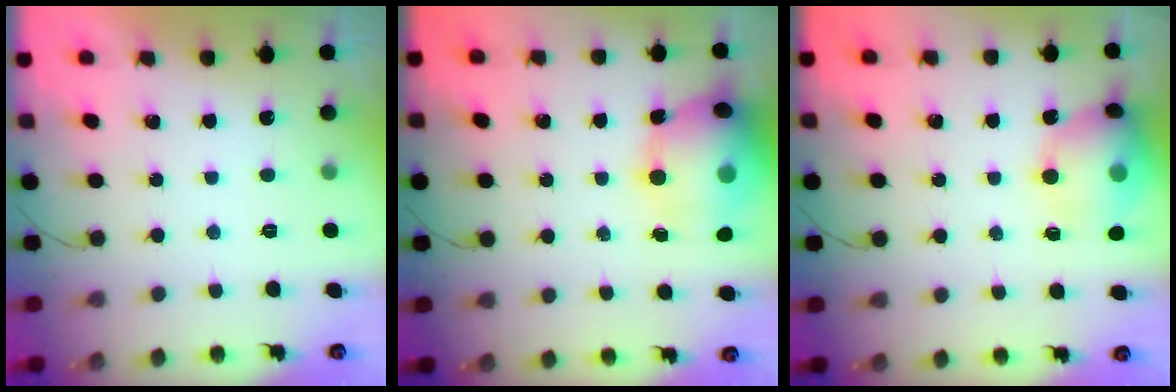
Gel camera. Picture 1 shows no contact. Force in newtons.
{"total": 18.6, "press": 18.2, "slide": 3.8}
{"total": 14.4, "press": 14.1, "slide": 2.6}